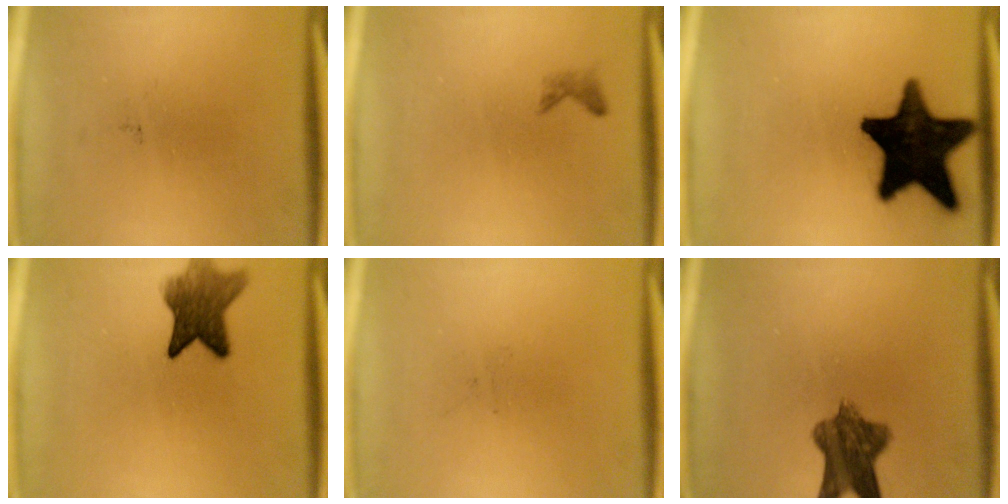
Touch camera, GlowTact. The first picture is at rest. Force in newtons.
{"total": 0.8}
{"total": 19.3}
{"total": 7.8}
{"total": 0.0}
{"total": 8.3}